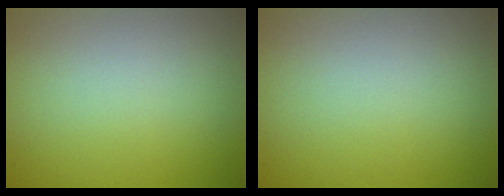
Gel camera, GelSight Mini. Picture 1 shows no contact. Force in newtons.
{"total": 0.0}